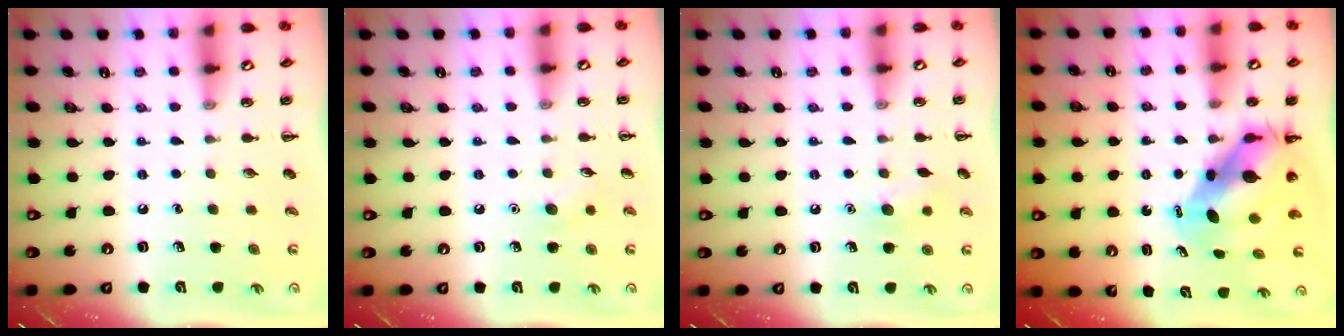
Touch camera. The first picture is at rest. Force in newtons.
{"total": 5.0, "press": 4.7, "slide": 1.5}
{"total": 7.6, "press": 7.4, "slide": 2.0}
{"total": 7.9, "press": 7.6, "slide": 2.3}